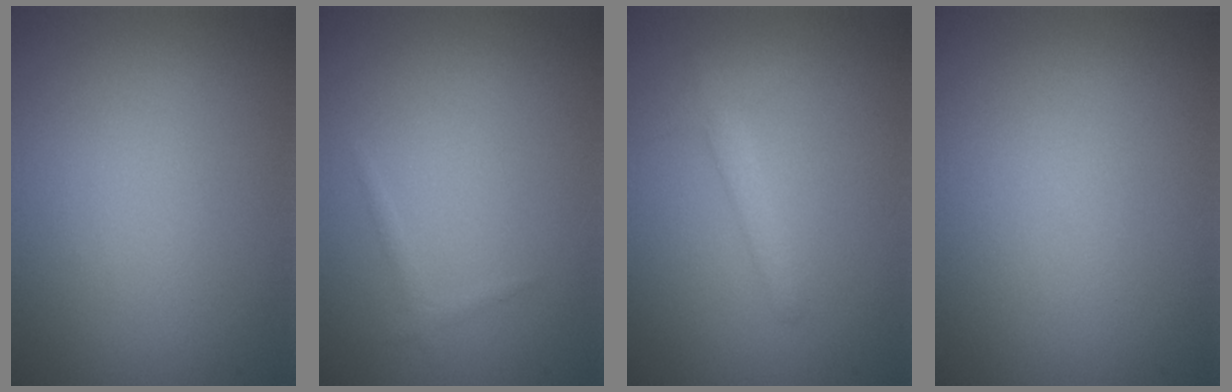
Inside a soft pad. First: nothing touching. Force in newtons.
{"total": 0.7, "press": 0.7, "slide": 0.0}
{"total": 1.7, "press": 1.7, "slide": 0.1}
{"total": 0.0}